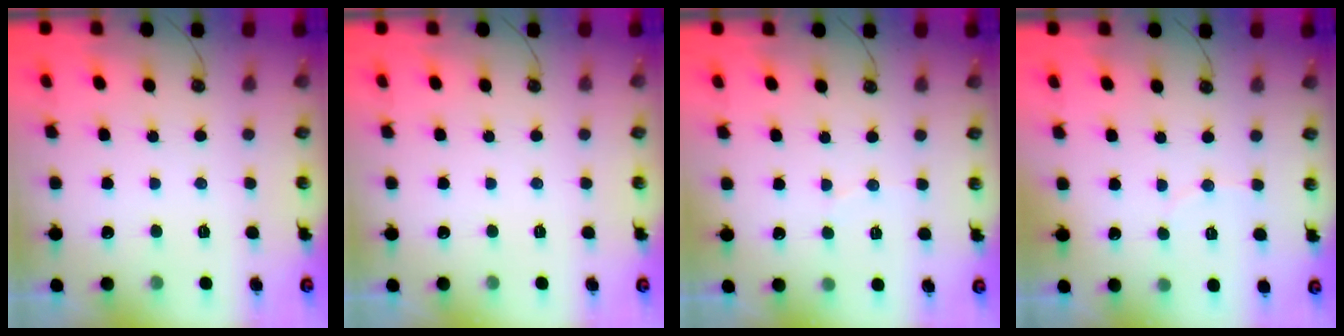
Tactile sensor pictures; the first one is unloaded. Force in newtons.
{"total": 0.0}
{"total": 3.7, "press": 3.7, "slide": 0.4}
{"total": 3.3, "press": 3.2, "slide": 0.7}